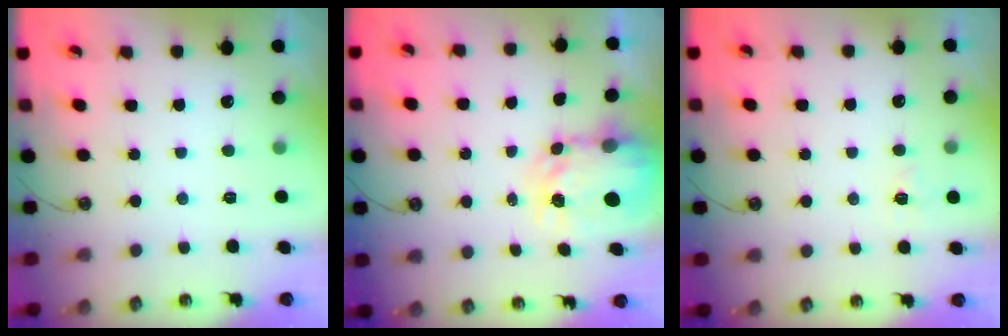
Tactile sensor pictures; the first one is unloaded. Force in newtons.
{"total": 5.5, "press": 5.4, "slide": 0.6}
{"total": 3.3, "press": 3.2, "slide": 0.5}